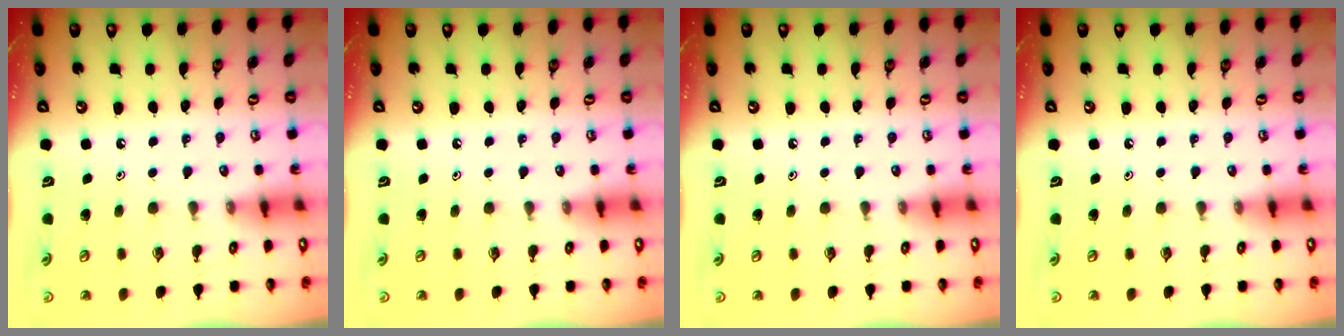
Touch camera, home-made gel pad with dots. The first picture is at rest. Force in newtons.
{"total": 0.0}
{"total": 0.0}
{"total": 0.0}